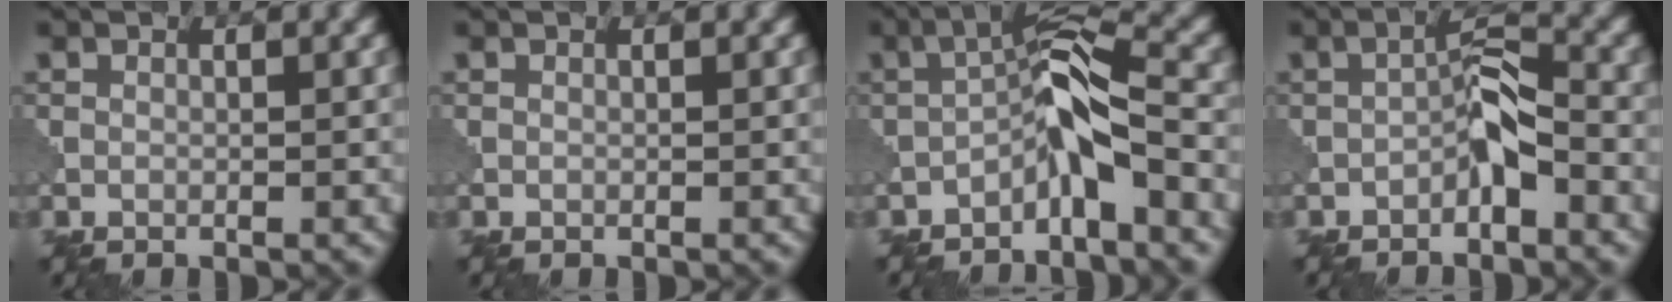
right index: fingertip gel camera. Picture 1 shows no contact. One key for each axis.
{"total": 0.0}
{"total": 5.1, "fx": -2.5, "fy": 1.1, "fz": 4.3, "tx": -0.076, "ty": 0.022, "tz": -0.053}
{"total": 3.2, "fx": -1.7, "fy": 1.0, "fz": 2.6, "tx": -0.043, "ty": 0.014, "tz": -0.036}